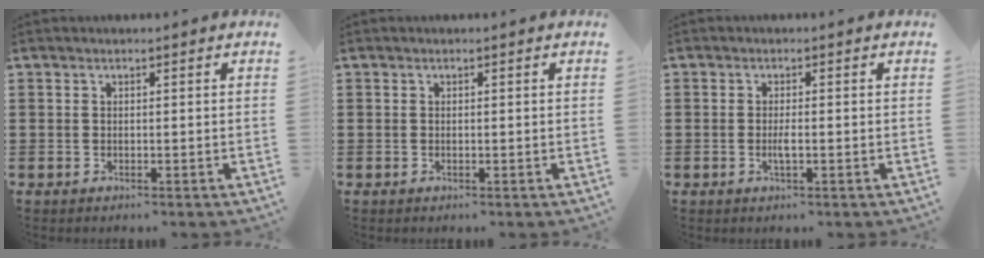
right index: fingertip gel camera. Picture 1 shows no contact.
{"total": 0.0}
{"total": 1.9, "force": [-0.5, 0.3, 1.8], "torque": [-0.040, -0.004, -0.010]}